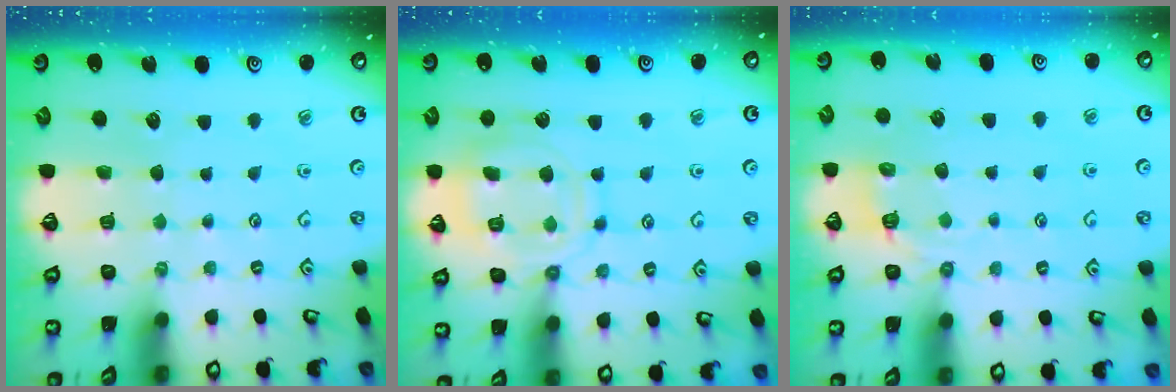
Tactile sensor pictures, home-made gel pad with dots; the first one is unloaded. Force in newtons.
{"total": 13.2, "press": 13.1, "slide": 1.2}
{"total": 3.6, "press": 2.8, "slide": 2.1}